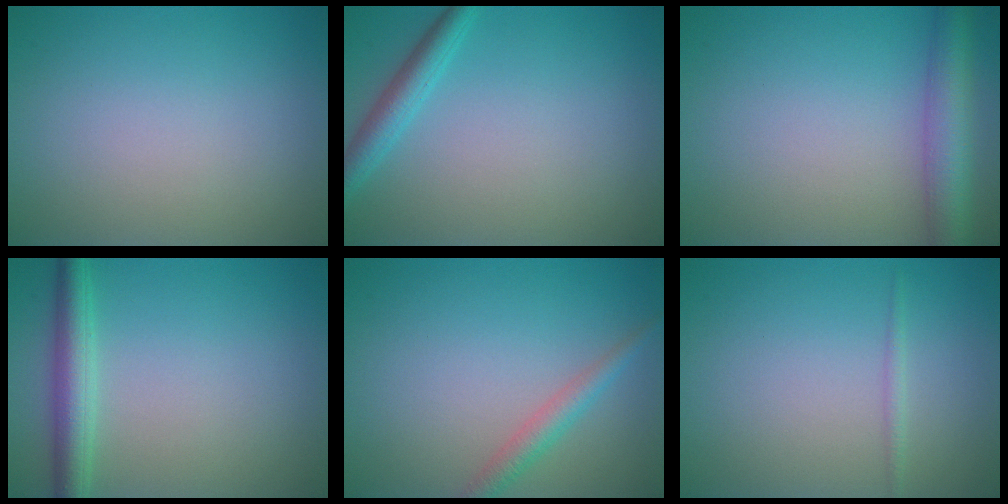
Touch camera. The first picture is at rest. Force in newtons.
{"total": 2.6, "press": 2.6, "slide": 0.2}
{"total": 5.1, "press": 5.1, "slide": 0.2}
{"total": 3.5, "press": 3.5, "slide": 0.1}
{"total": 2.1, "press": 2.1, "slide": 0.0}
{"total": 0.8, "press": 0.8, "slide": 0.1}